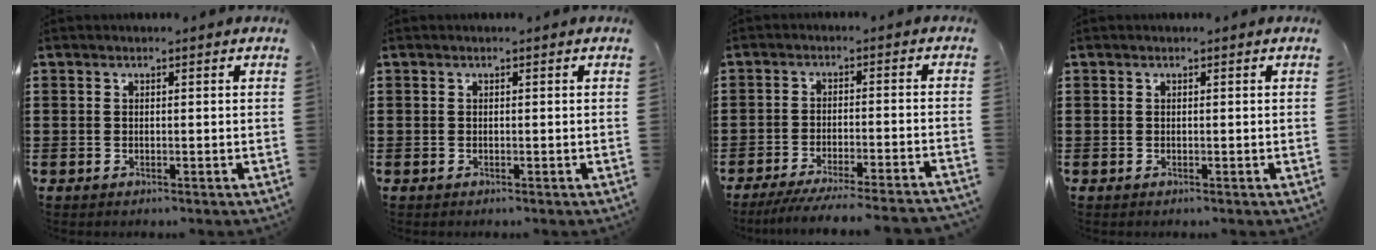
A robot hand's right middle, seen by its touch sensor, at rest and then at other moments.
{"total": 0.0}
{"total": 5.2, "force": [-4.7, -0.2, 2.1], "torque": [-0.038, -0.015, -0.092]}
{"total": 0.0}